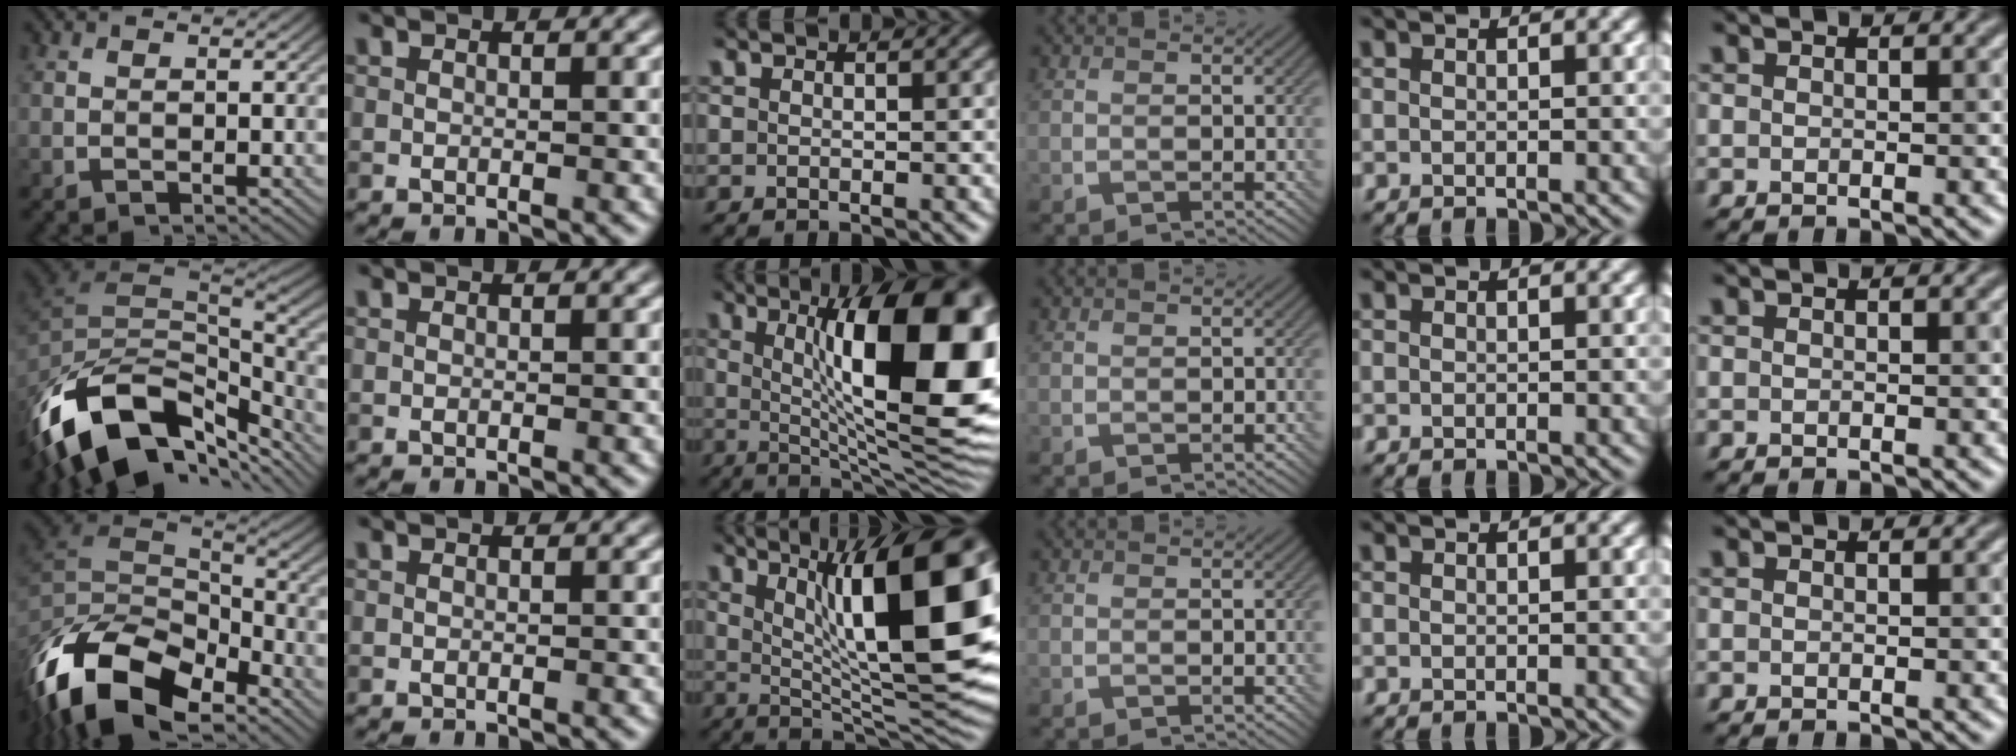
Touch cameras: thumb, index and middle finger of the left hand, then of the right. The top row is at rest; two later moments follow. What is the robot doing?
{"motion": "insert", "object": "bottle cap"}